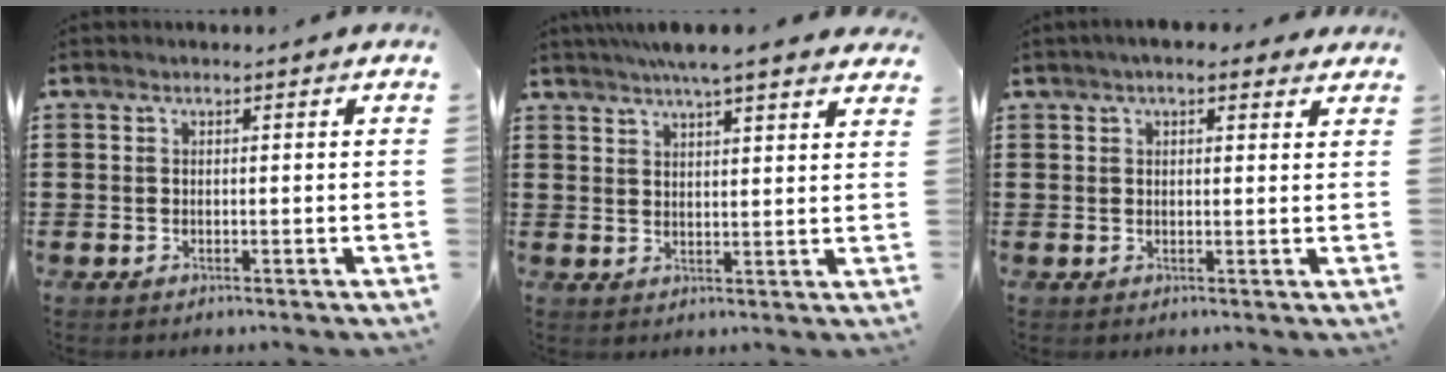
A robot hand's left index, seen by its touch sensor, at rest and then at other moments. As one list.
[{"total": 5.3, "force": [4.7, 0.1, 2.5], "torque": [-0.062, -0.006, 0.084]}, {"total": 3.1, "force": [2.3, 1.2, 1.7], "torque": [-0.040, 0.006, 0.042]}]